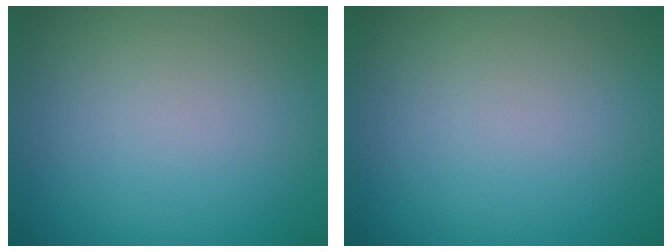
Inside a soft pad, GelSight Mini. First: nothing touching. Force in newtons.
{"total": 0.0}